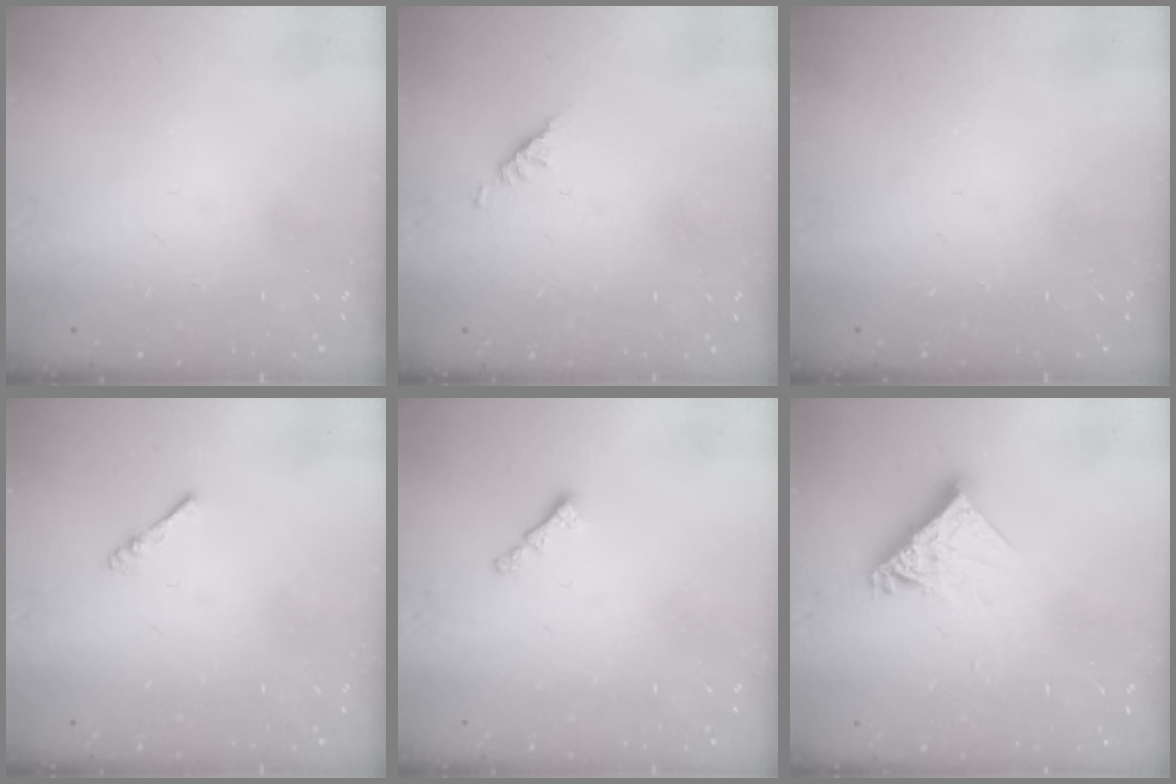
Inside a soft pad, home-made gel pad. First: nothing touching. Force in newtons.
{"total": 1.9, "press": 1.8, "slide": 0.5}
{"total": 0.0}
{"total": 2.2, "press": 2.2, "slide": 0.4}
{"total": 0.7, "press": 0.6, "slide": 0.4}
{"total": 11.5, "press": 11.4, "slide": 1.1}